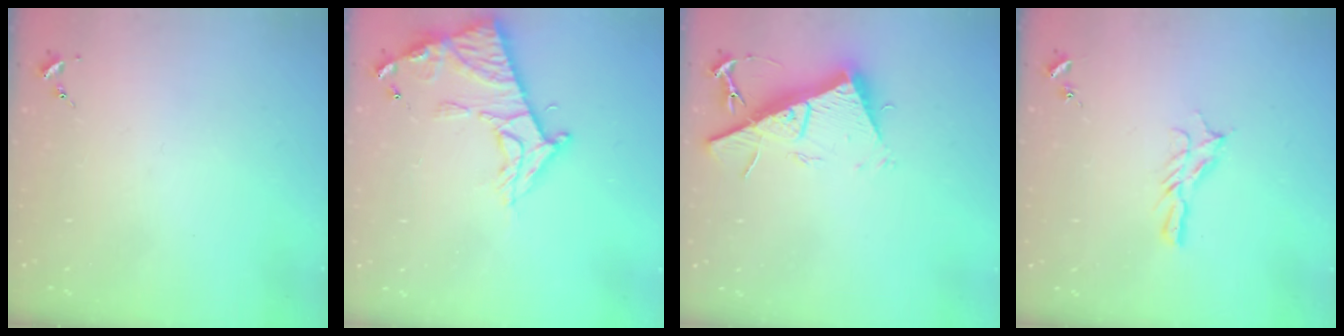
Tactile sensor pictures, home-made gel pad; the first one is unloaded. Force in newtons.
{"total": 13.3, "press": 13.3, "slide": 1.1}
{"total": 15.0, "press": 14.9, "slide": 0.4}
{"total": 6.9, "press": 6.9, "slide": 0.2}